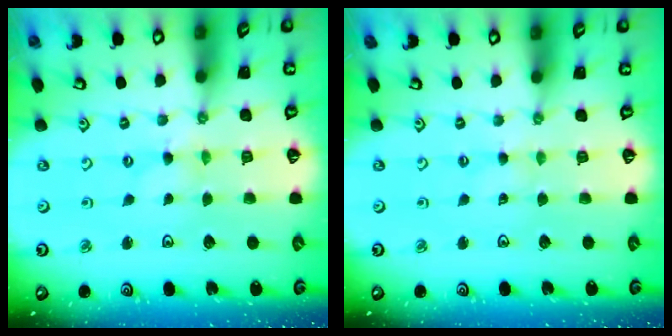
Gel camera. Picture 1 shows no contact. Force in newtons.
{"total": 0.0}